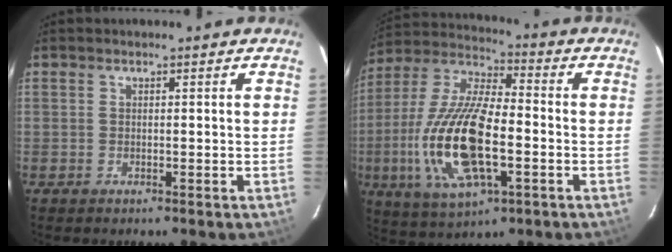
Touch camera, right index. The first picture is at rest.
{"total": 20.1, "force": [-4.6, 7.7, 17.9], "torque": [-0.379, -0.012, -0.087]}